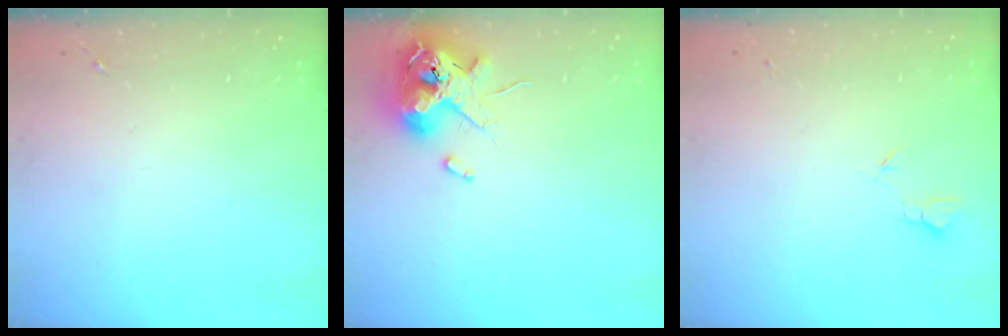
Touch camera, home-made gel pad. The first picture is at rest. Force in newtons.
{"total": 12.2, "press": 12.1, "slide": 2.0}
{"total": 3.2, "press": 3.2, "slide": 0.4}